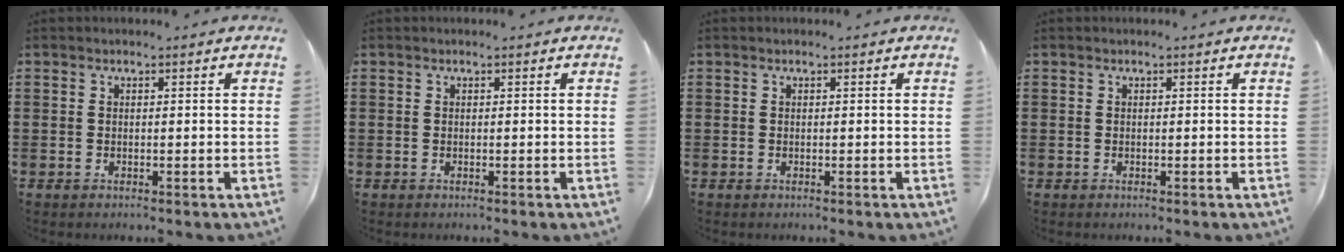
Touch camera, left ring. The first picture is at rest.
{"total": 0.0}
{"total": 0.0}
{"total": 0.0}